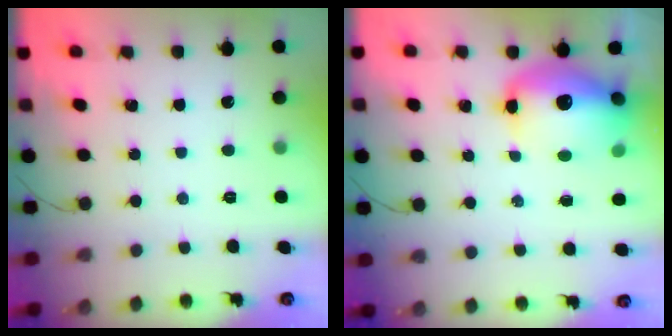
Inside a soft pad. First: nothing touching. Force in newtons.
{"total": 14.9, "press": 14.5, "slide": 3.4}